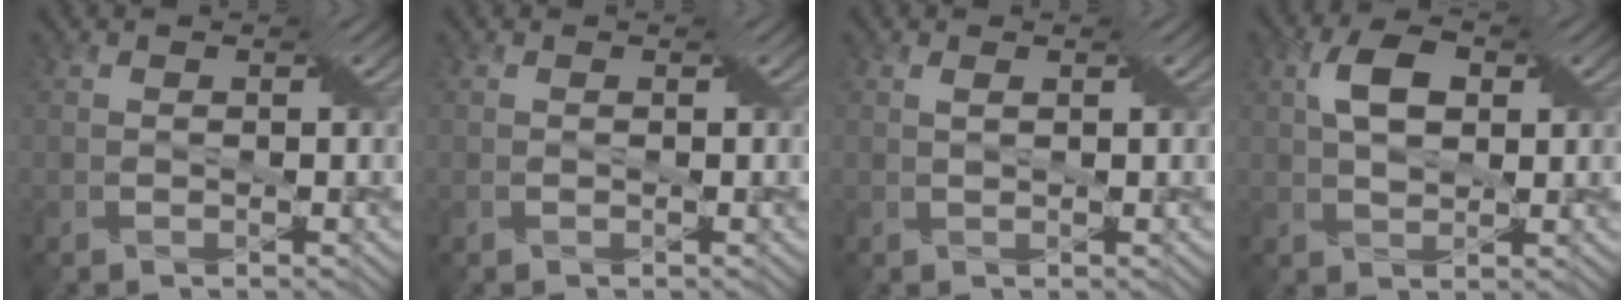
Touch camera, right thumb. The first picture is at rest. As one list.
[{"total": 0.0}, {"total": 1.0, "force": [0.6, -0.4, 0.7], "torque": [-0.012, 0.007, 0.010]}, {"total": 5.0, "force": [1.5, 2.8, 3.9], "torque": [-0.074, 0.011, 0.024]}]